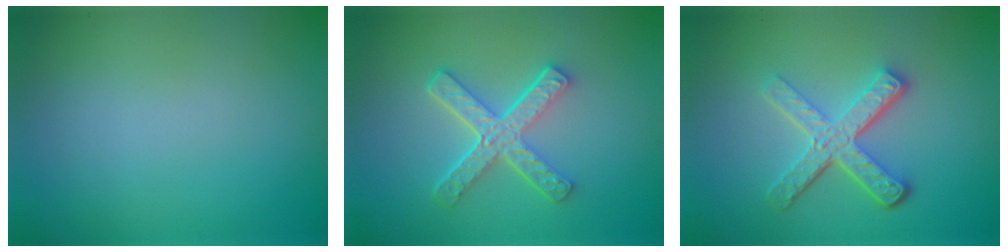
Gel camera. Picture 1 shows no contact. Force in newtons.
{"total": 5.0, "press": 3.6, "slide": 3.5}
{"total": 5.0, "press": 3.6, "slide": 3.5}